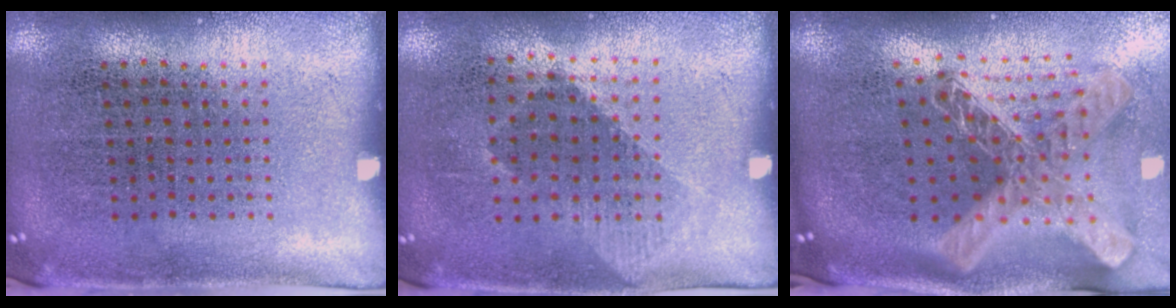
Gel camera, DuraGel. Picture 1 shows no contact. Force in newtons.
{"total": 0.9, "press": 0.8, "slide": 0.5}
{"total": 2.9, "press": 2.1, "slide": 2.1}